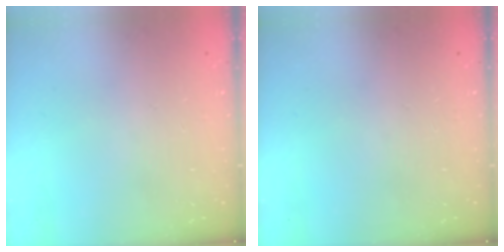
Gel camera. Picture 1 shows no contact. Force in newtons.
{"total": 0.0}